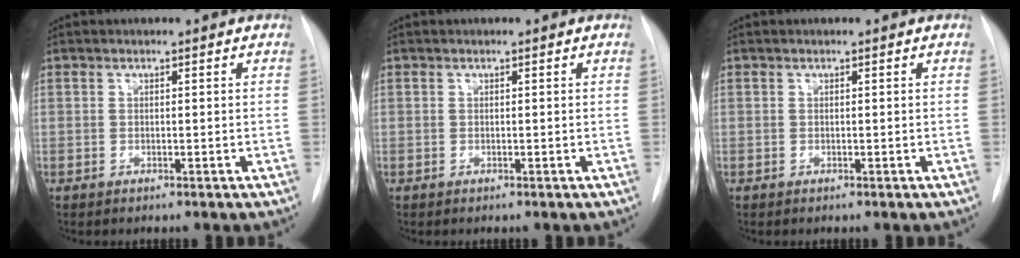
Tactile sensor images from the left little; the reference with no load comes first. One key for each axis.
{"total": 0.0}
{"total": 0.0}